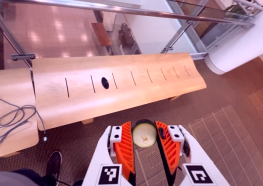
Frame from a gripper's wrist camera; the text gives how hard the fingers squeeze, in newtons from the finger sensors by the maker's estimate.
{"total": 9.6, "left": 9.6, "right": 9.6}